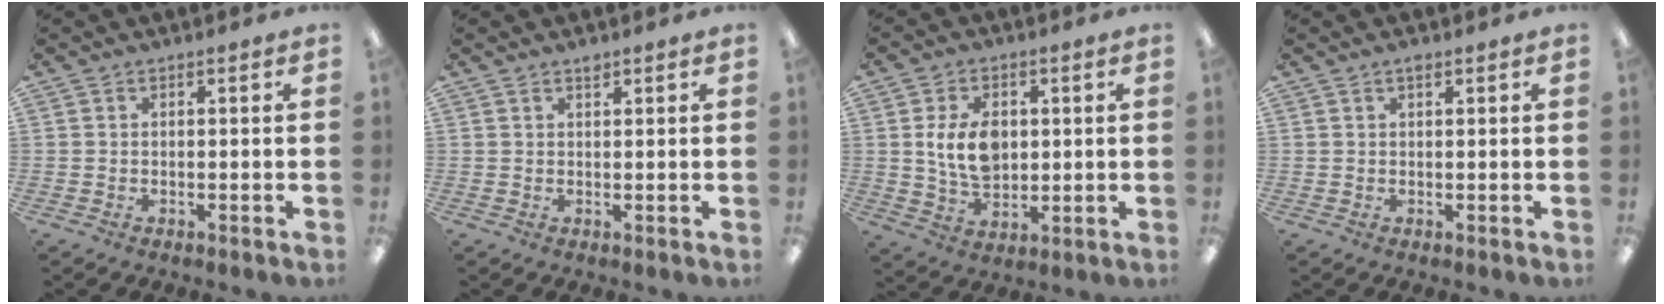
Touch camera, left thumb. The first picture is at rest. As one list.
[{"total": 1.4, "force": [1.2, 0.4, 0.5], "torque": [-0.005, -0.004, 0.020]}, {"total": 9.6, "force": [1.7, 6.6, 6.7], "torque": [-0.135, 0.004, 0.029]}, {"total": 1.4, "force": [1.1, 0.4, 0.7], "torque": [-0.010, -0.002, 0.018]}]